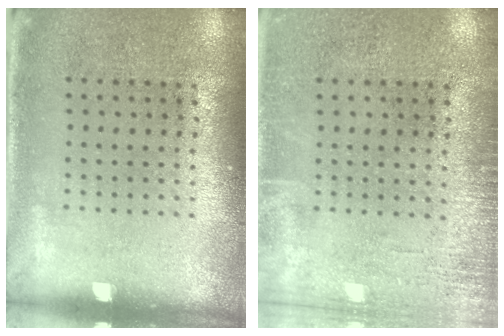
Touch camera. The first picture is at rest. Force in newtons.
{"total": 1.7, "press": 1.7, "slide": 0.3}